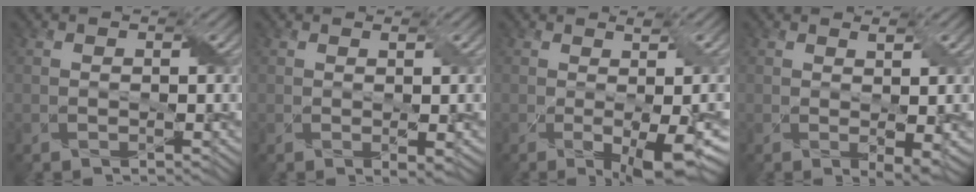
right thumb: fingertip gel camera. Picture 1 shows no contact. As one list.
[{"total": 1.5, "force": [0.3, 0.2, 1.5], "torque": [-0.027, -0.001, 0.007]}, {"total": 7.2, "force": [-1.1, 1.5, 6.9], "torque": [-0.102, -0.003, -0.011]}, {"total": 2.6, "force": [0.5, 0.4, 2.5], "torque": [-0.047, -0.004, 0.013]}]